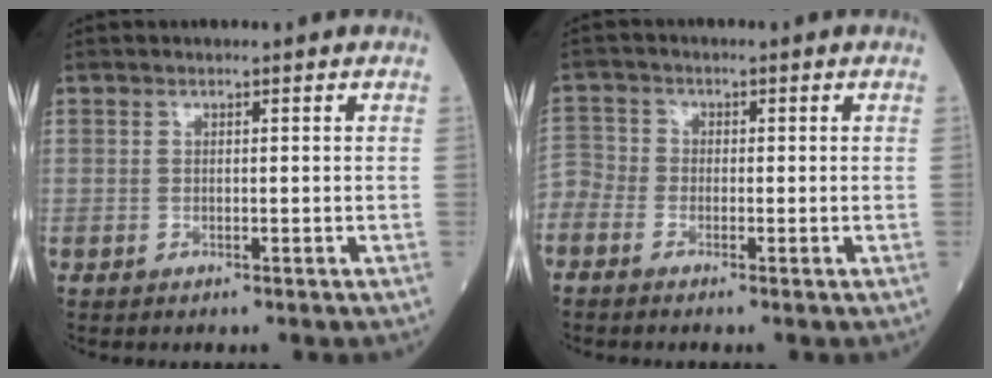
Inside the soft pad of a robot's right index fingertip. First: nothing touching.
{"total": 4.0, "force": [-2.5, 2.8, 1.4], "torque": [-0.048, 0.003, -0.060]}